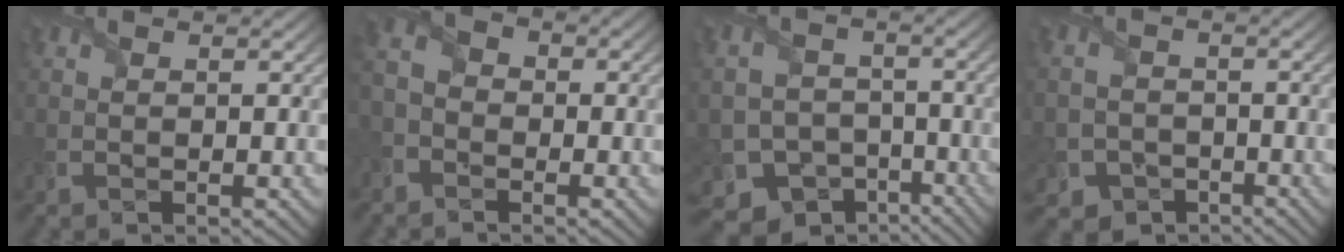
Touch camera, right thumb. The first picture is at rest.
{"total": 4.3, "force": [-2.8, 2.7, 1.9], "torque": [-0.045, -0.002, -0.064]}
{"total": 12.5, "force": [-7.8, 8.9, 3.9], "torque": [-0.103, -0.041, -0.117]}
{"total": 6.3, "force": [-3.8, 4.9, 1.2], "torque": [-0.035, -0.022, -0.082]}